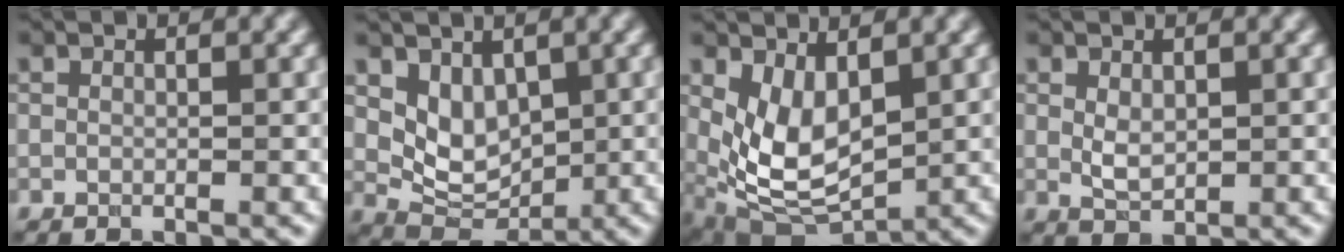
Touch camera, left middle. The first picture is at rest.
{"total": 4.0, "force": [1.4, 2.8, 2.5], "torque": [-0.045, -0.014, 0.027]}
{"total": 5.9, "force": [1.0, 3.3, 4.8], "torque": [-0.104, -0.016, 0.025]}
{"total": 1.9, "force": [0.4, 1.2, 1.5], "torque": [-0.030, -0.003, 0.013]}